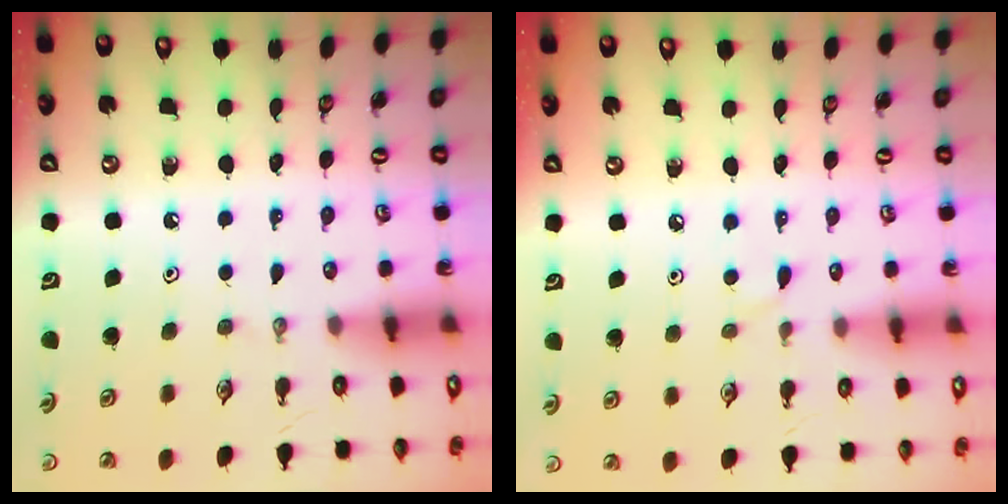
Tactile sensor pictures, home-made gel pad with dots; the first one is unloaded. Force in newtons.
{"total": 3.6, "press": 3.6, "slide": 0.3}